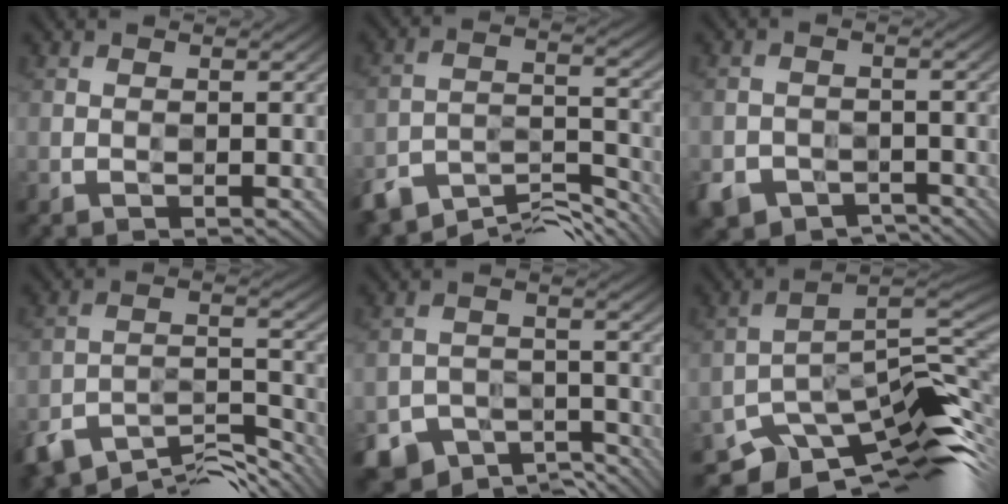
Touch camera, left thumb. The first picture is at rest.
{"total": 9.9, "force": [-9.1, 2.5, 2.8], "torque": [-0.053, 0.001, -0.163]}
{"total": 3.3, "force": [-2.8, 1.8, 0.1], "torque": [-0.009, -0.007, -0.055]}
{"total": 10.7, "force": [-9.6, 2.9, 3.7], "torque": [-0.070, 0.000, -0.169]}
{"total": 7.0, "force": [-6.5, 2.5, 0.7], "torque": [-0.015, -0.011, -0.108]}
{"total": 12.2, "force": [-8.4, 4.3, 7.7], "torque": [-0.129, -0.013, -0.138]}